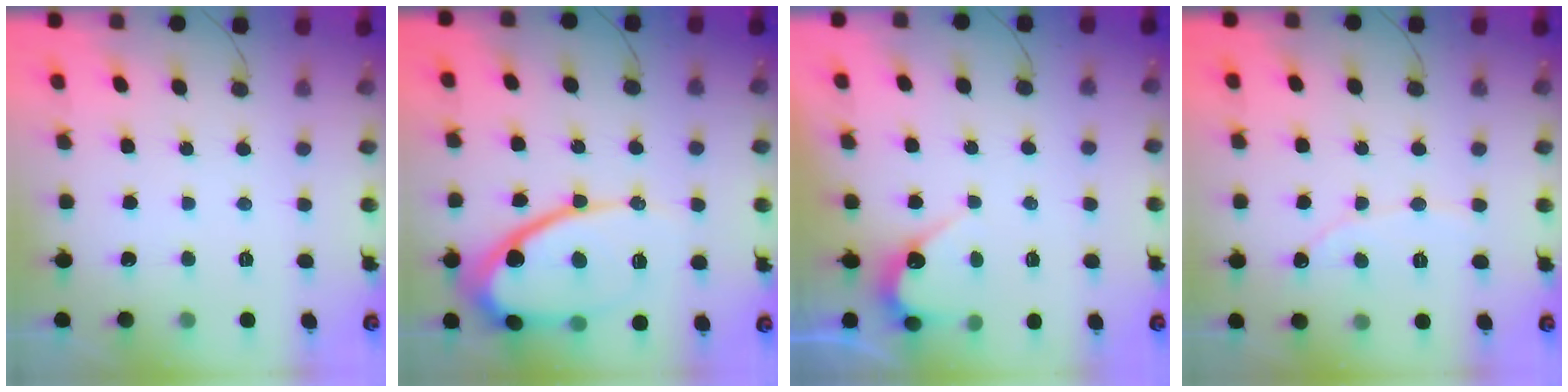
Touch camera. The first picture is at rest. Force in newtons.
{"total": 14.0, "press": 13.9, "slide": 1.2}
{"total": 3.9, "press": 3.9, "slide": 0.2}
{"total": 2.5, "press": 2.5, "slide": 0.1}